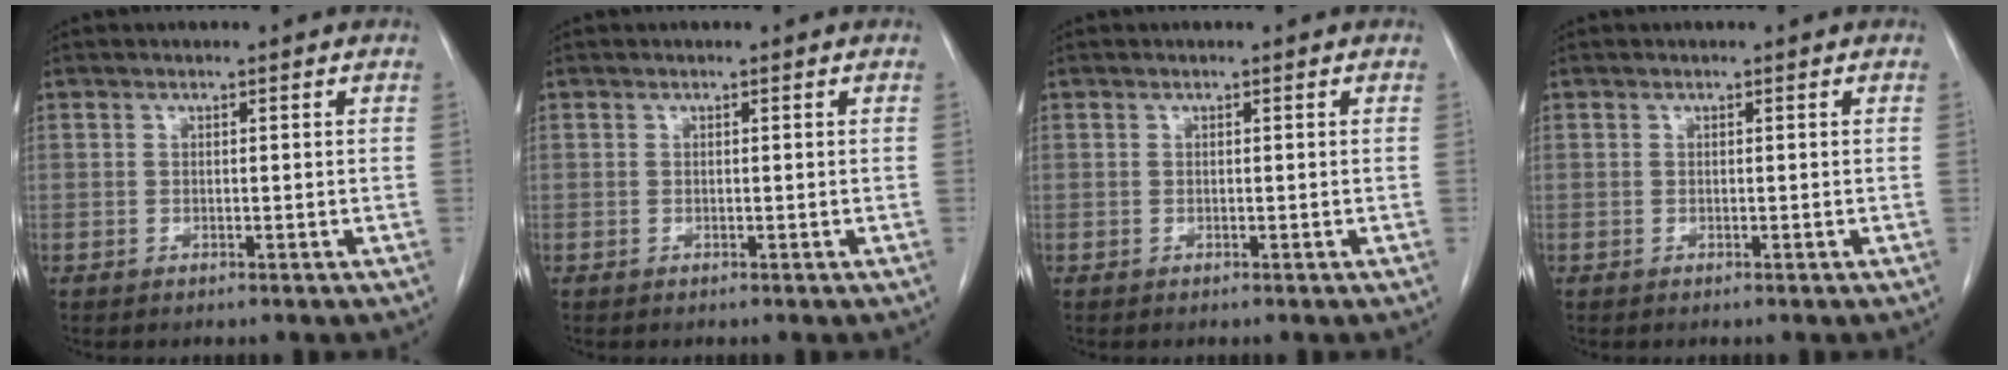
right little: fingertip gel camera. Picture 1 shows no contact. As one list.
[{"total": 0.0}, {"total": 0.0}, {"total": 0.0}]